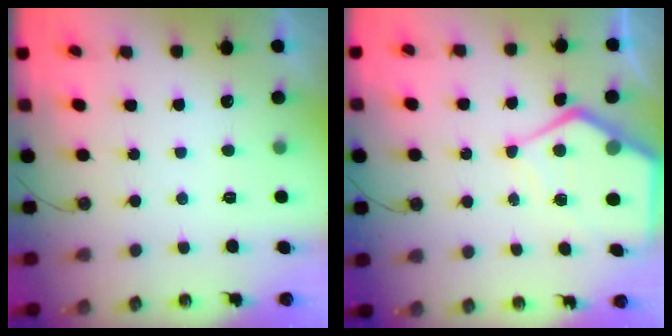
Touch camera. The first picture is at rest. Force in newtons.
{"total": 10.3, "press": 10.3, "slide": 1.0}